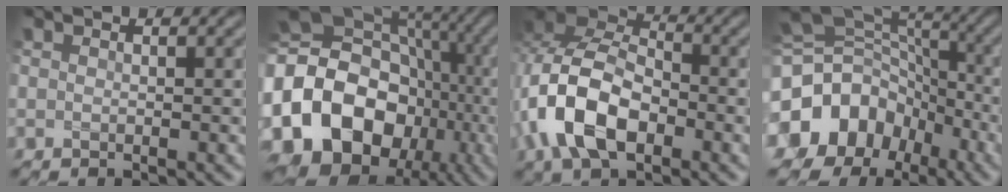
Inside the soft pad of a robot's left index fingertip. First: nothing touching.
{"total": 21.8, "force": [-5.3, 18.0, 11.1], "torque": [-0.195, -0.014, -0.109]}
{"total": 9.1, "force": [-3.2, 5.5, 6.5], "torque": [-0.136, 0.005, -0.073]}
{"total": 16.8, "force": [-6.2, 13.8, 7.2], "torque": [-0.163, -0.028, -0.107]}